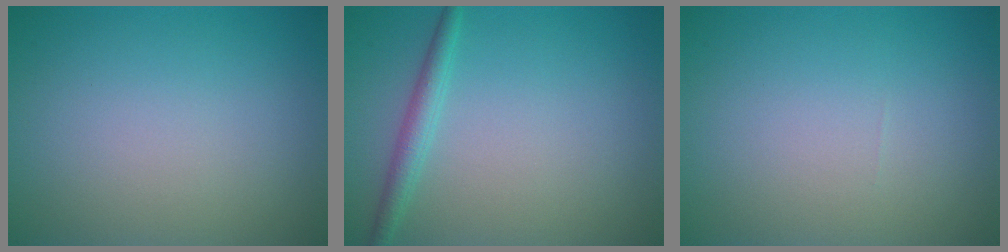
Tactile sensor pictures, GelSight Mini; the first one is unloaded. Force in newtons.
{"total": 1.9, "press": 1.9, "slide": 0.2}
{"total": 0.0}